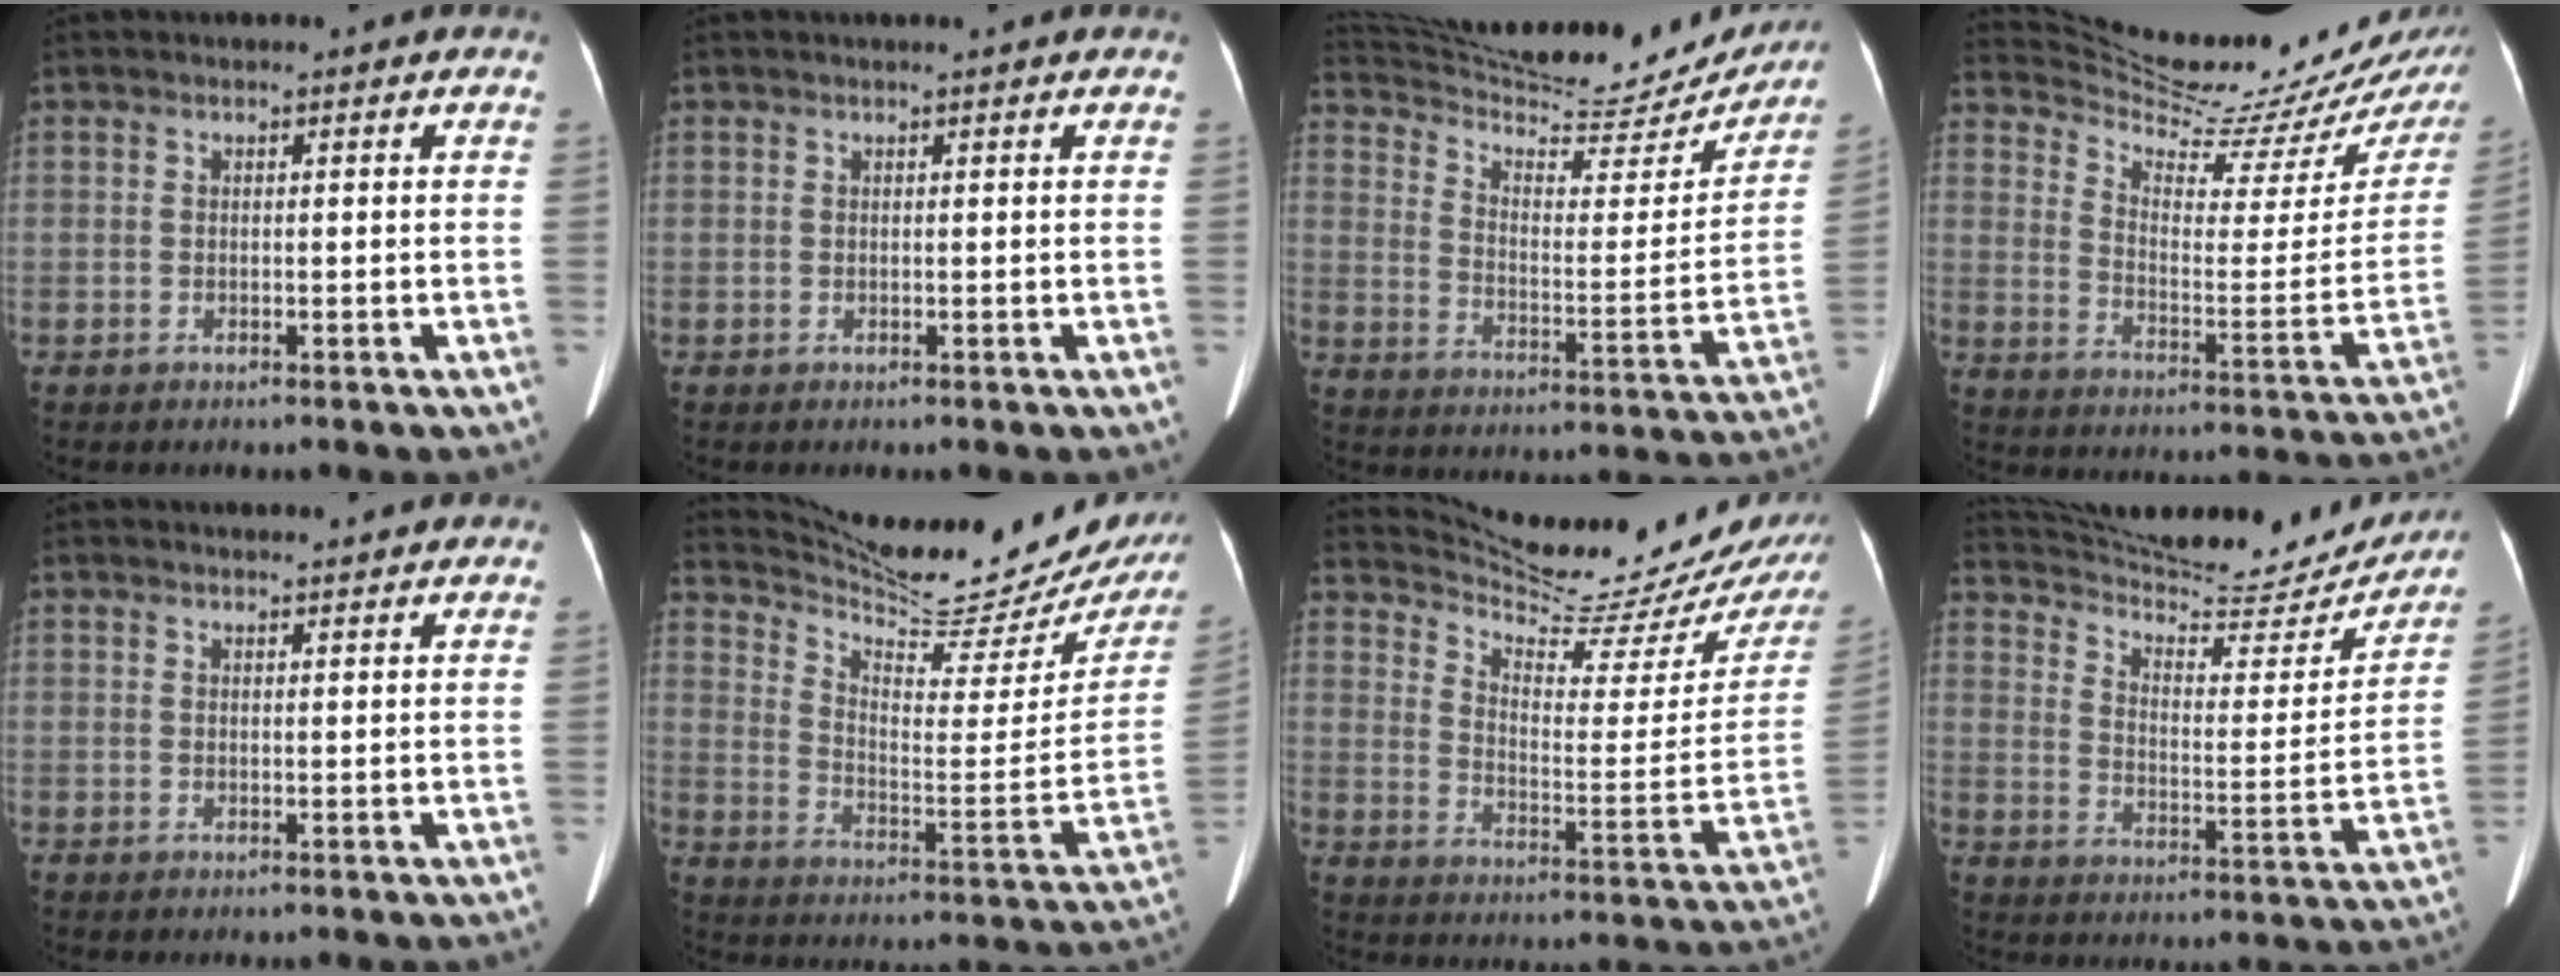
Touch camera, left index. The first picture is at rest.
{"total": 1.6, "force": [1.4, -0.1, 0.7], "torque": [-0.009, 0.012, 0.020]}
{"total": 26.0, "force": [24.4, 4.8, 7.4], "torque": [-0.126, -0.048, 0.335]}
{"total": 23.9, "force": [22.5, 3.0, 7.6], "torque": [-0.125, -0.075, 0.304]}
{"total": 3.5, "force": [3.4, 0.3, 0.9], "torque": [-0.017, 0.012, 0.042]}
{"total": 24.1, "force": [22.0, 2.8, 9.4], "torque": [-0.158, -0.078, 0.305]}
{"total": 20.7, "force": [19.6, 1.8, 6.1], "torque": [-0.100, -0.080, 0.266]}
{"total": 25.4, "force": [23.9, 4.8, 7.2], "torque": [-0.118, -0.051, 0.320]}